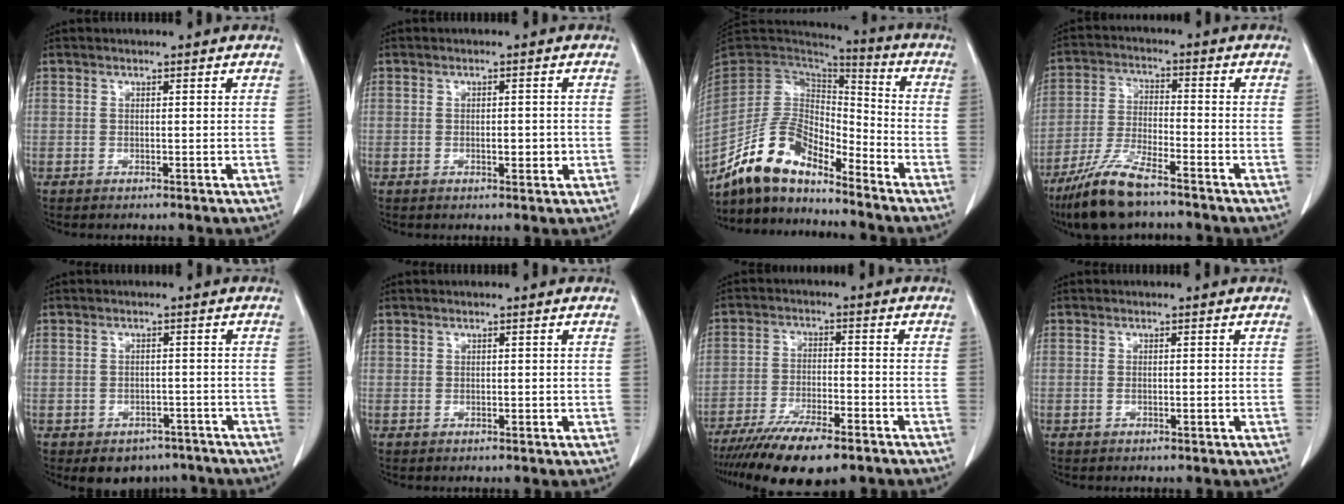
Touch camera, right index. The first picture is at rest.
{"total": 2.0, "force": [-0.4, 0.8, 1.8], "torque": [-0.030, 0.000, -0.002]}
{"total": 12.7, "force": [-10.8, 4.2, 5.1], "torque": [-0.098, 0.029, -0.205]}
{"total": 10.5, "force": [-7.8, 1.8, 6.7], "torque": [-0.140, -0.027, -0.149]}
{"total": 6.0, "force": [-4.4, 3.9, 1.1], "torque": [0.003, 0.014, -0.054]}
{"total": 0.0}
{"total": 13.2, "force": [-10.1, 2.9, 8.1], "torque": [-0.139, -0.026, -0.165]}
{"total": 0.8, "force": [-0.3, 0.2, 0.7], "torque": [-0.012, 0.001, -0.002]}